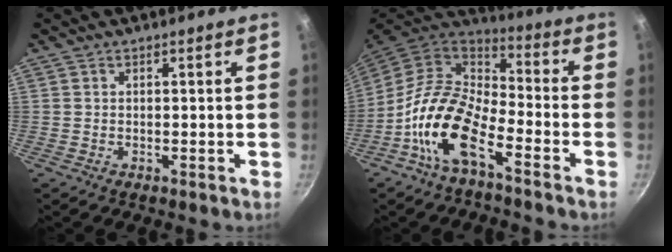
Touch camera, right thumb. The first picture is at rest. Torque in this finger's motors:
{"motor_torque": [0.61, 1.05, 1.83, -0.97, 0.27]}